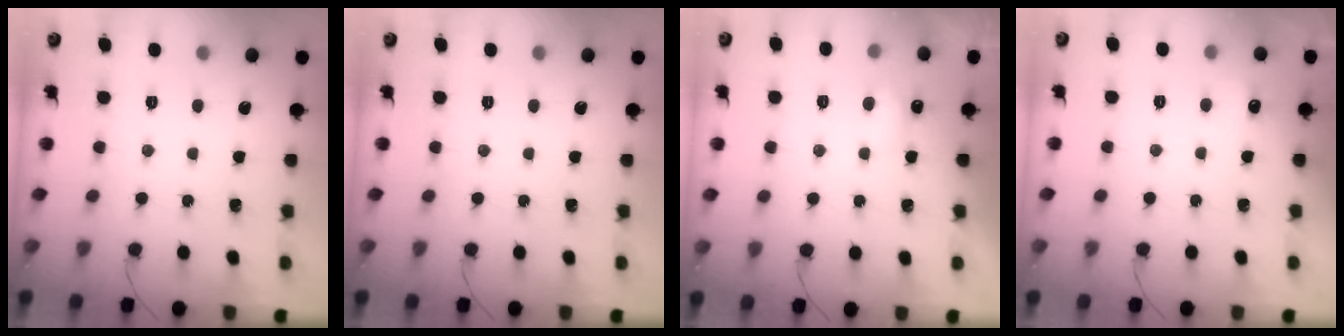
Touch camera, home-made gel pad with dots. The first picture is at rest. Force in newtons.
{"total": 0.0}
{"total": 3.3, "press": 3.2, "slide": 0.8}
{"total": 3.8, "press": 3.6, "slide": 1.2}